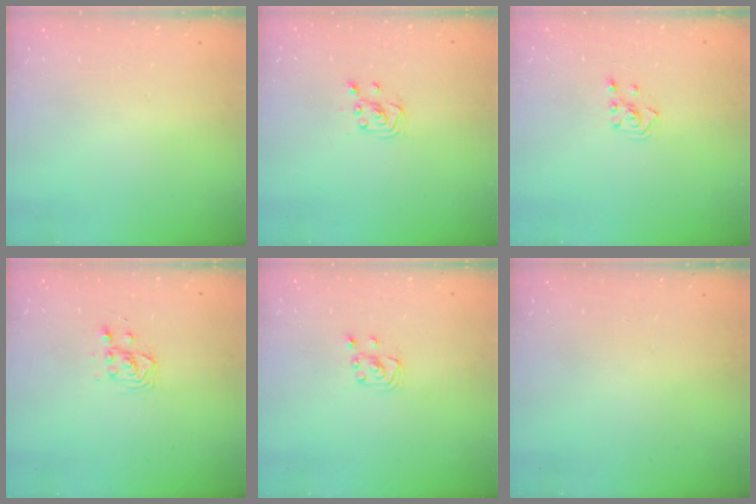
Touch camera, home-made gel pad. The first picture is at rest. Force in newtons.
{"total": 3.8, "press": 3.8, "slide": 0.3}
{"total": 2.6, "press": 2.4, "slide": 0.9}
{"total": 3.2, "press": 3.2, "slide": 0.2}
{"total": 2.7, "press": 2.7, "slide": 0.2}
{"total": 0.0}